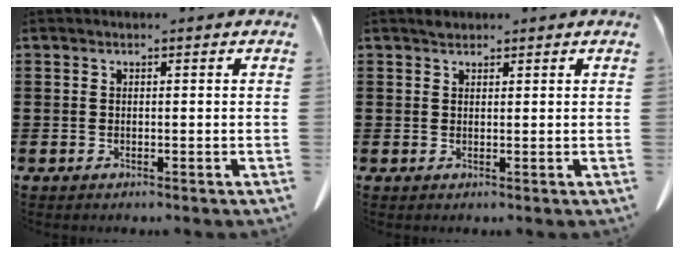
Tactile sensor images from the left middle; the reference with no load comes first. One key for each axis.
{"total": 1.1, "fx": 0.9, "fy": 0.5, "fz": 0.1, "tx": -0.004, "ty": 0.003, "tz": 0.018}